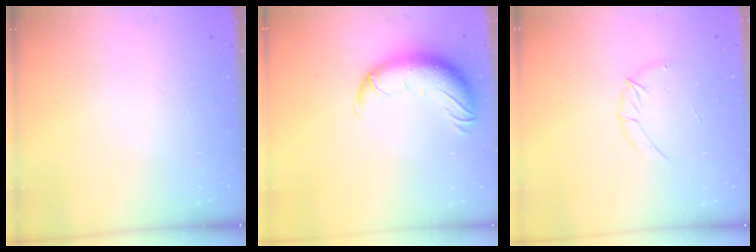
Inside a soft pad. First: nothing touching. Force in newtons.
{"total": 12.2, "press": 11.8, "slide": 2.8}
{"total": 6.2, "press": 6.0, "slide": 1.5}